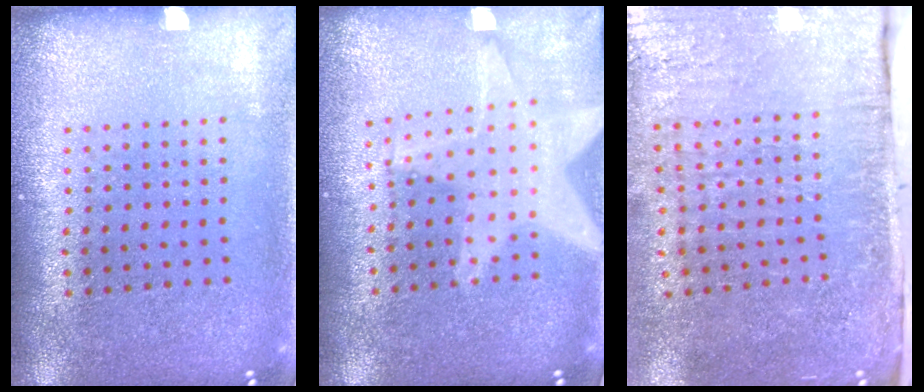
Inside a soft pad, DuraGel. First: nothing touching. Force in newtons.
{"total": 1.3, "press": 1.3, "slide": 0.5}
{"total": 4.8, "press": 3.8, "slide": 2.9}